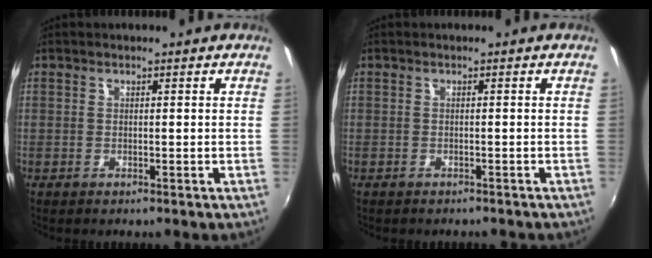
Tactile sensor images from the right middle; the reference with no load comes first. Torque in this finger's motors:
{"motor_torque": [0.97, -1.17, 0.19, 0.11]}